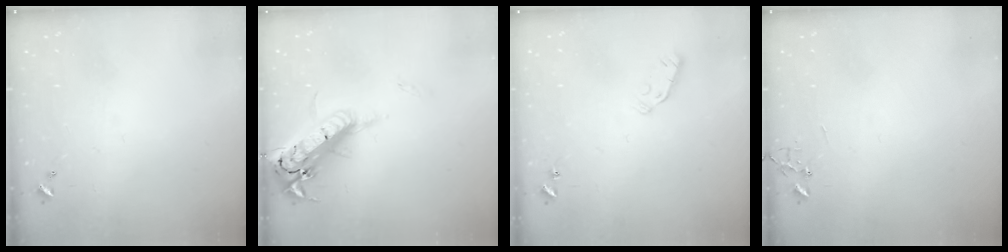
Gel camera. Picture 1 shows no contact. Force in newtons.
{"total": 22.8, "press": 22.3, "slide": 4.6}
{"total": 3.6, "press": 3.4, "slide": 0.9}
{"total": 0.0}